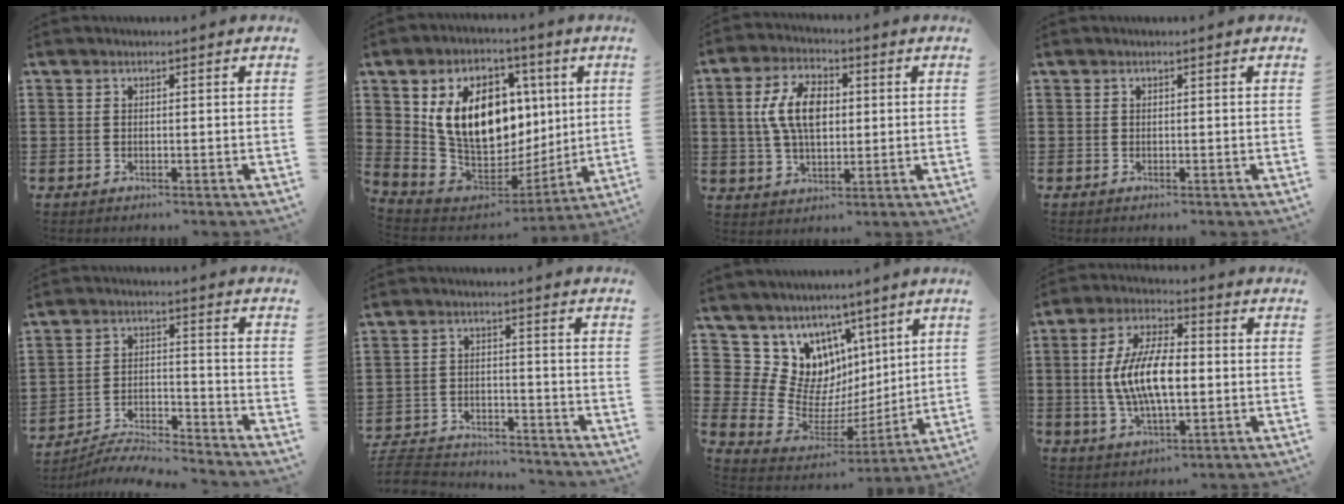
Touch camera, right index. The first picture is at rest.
{"total": 14.6, "force": [3.9, 10.4, 9.5], "torque": [-0.197, -0.007, 0.072]}
{"total": 9.0, "force": [1.1, 5.0, 7.4], "torque": [-0.161, 0.009, 0.011]}
{"total": 0.0}
{"total": 6.1, "force": [-5.9, 0.4, 1.3], "torque": [-0.034, 0.005, -0.120]}
{"total": 5.0, "force": [-4.9, 0.5, 0.8], "torque": [-0.029, -0.001, -0.101]}
{"total": 9.7, "force": [3.7, 9.0, 0.8], "torque": [-0.048, -0.055, 0.079]}
{"total": 10.5, "force": [-0.5, 4.5, 9.5], "torque": [-0.210, -0.002, -0.016]}